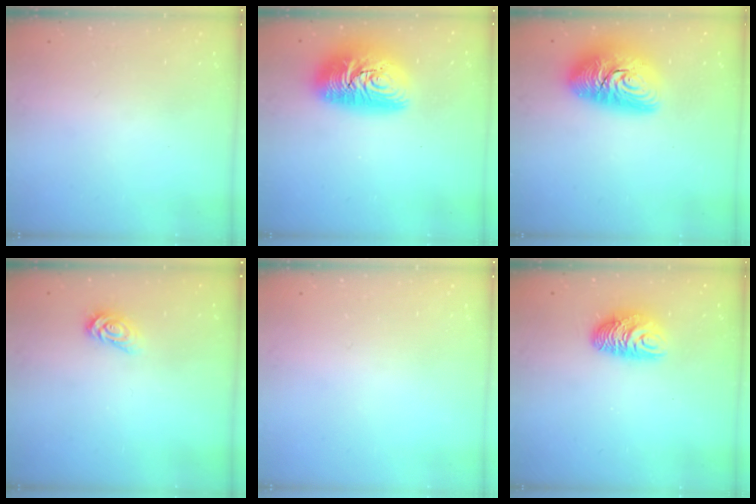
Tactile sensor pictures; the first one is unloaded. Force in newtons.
{"total": 15.7, "press": 15.7, "slide": 1.1}
{"total": 17.9, "press": 17.8, "slide": 1.4}
{"total": 3.5, "press": 3.5, "slide": 0.3}
{"total": 0.0}
{"total": 9.0, "press": 9.0, "slide": 0.2}